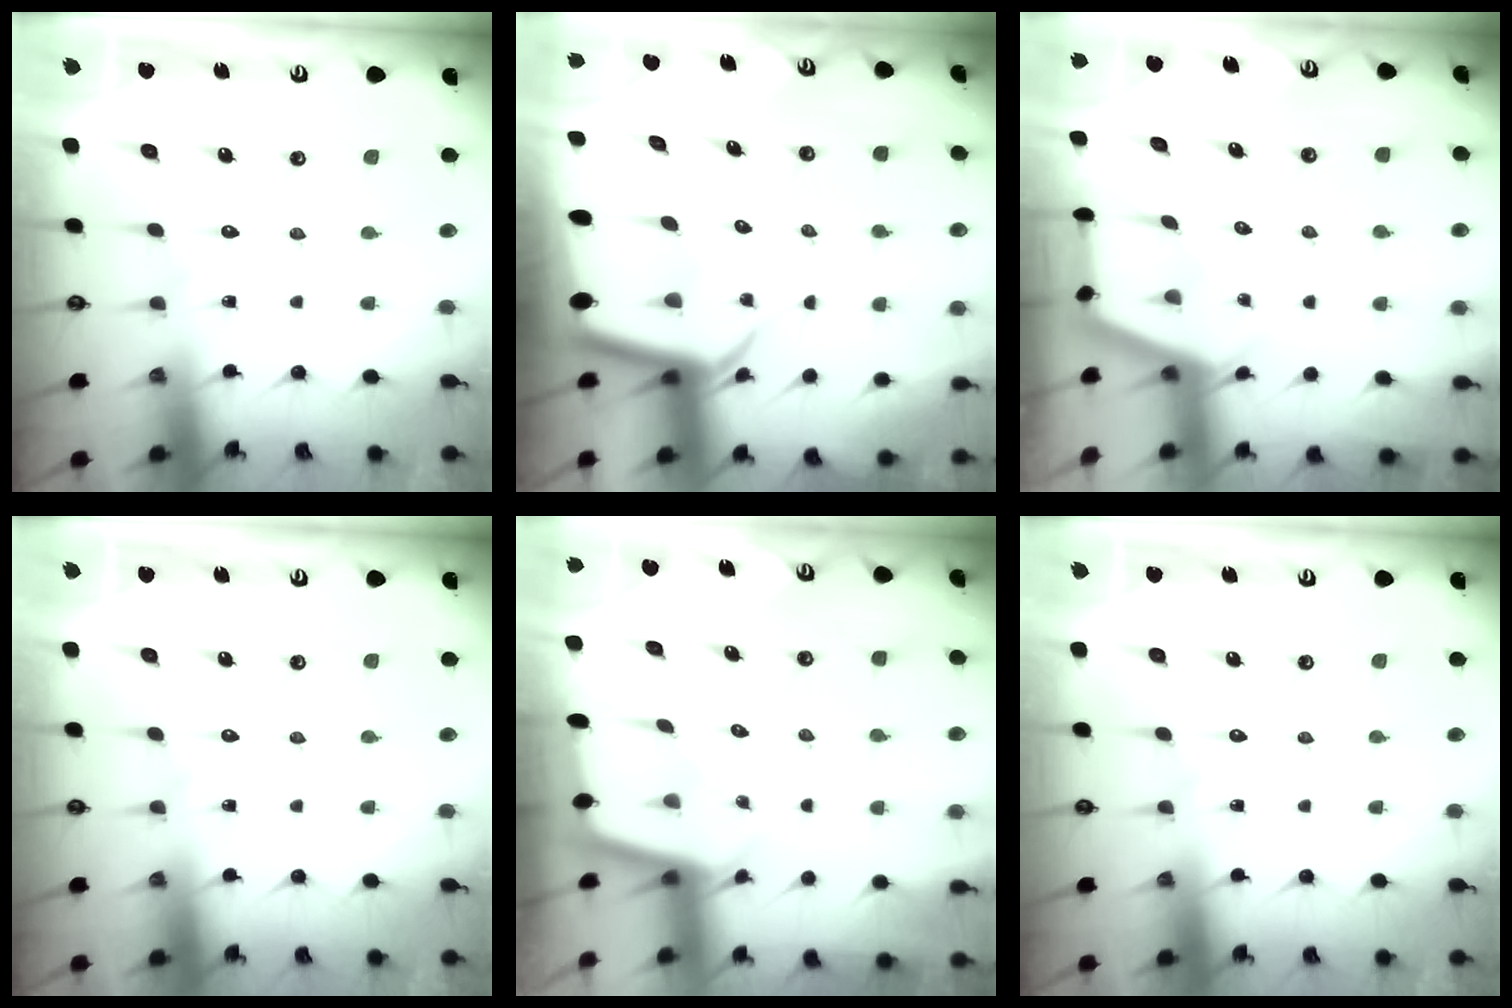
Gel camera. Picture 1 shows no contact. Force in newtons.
{"total": 5.9, "press": 5.8, "slide": 0.6}
{"total": 2.9, "press": 2.8, "slide": 0.3}
{"total": 0.0}
{"total": 1.9, "press": 1.9, "slide": 0.2}
{"total": 0.0}